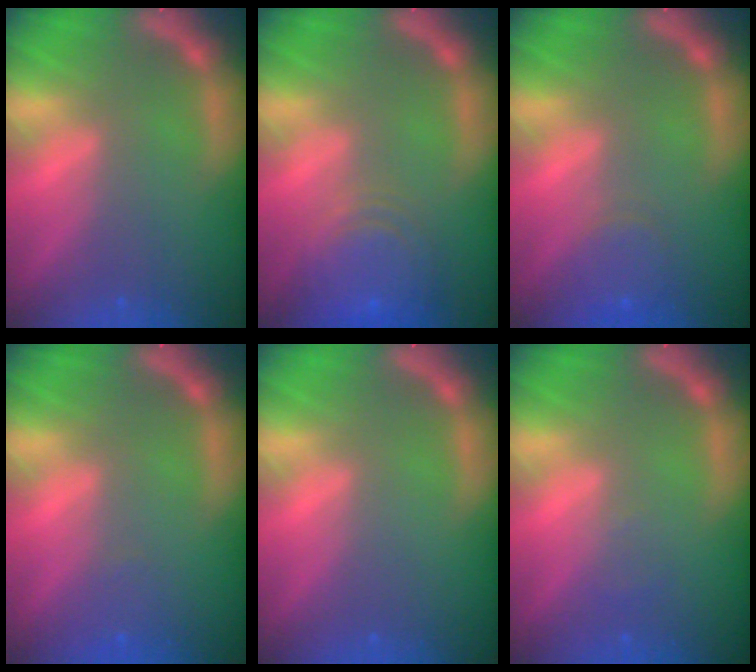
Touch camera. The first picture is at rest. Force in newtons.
{"total": 7.5}
{"total": 3.0}
{"total": 1.0}
{"total": 0.0}
{"total": 0.9}